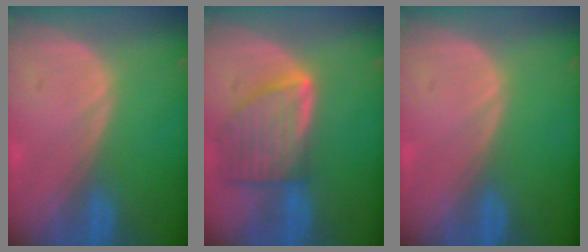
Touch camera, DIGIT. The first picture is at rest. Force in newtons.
{"total": 8.0, "press": 7.2, "slide": 3.6}
{"total": 0.0}